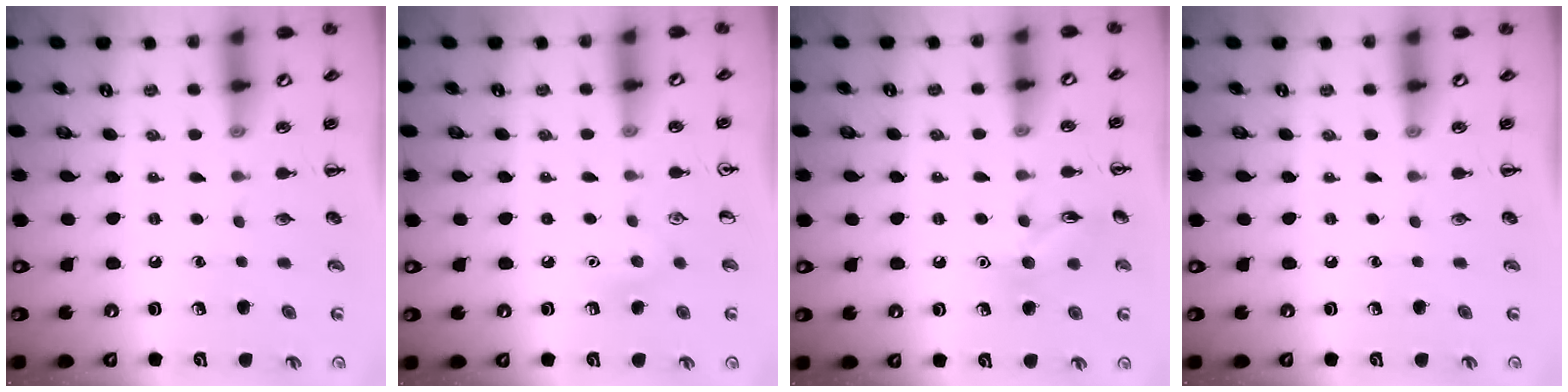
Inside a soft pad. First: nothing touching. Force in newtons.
{"total": 6.5, "press": 6.2, "slide": 1.8}
{"total": 8.6, "press": 8.6, "slide": 0.9}
{"total": 0.0}